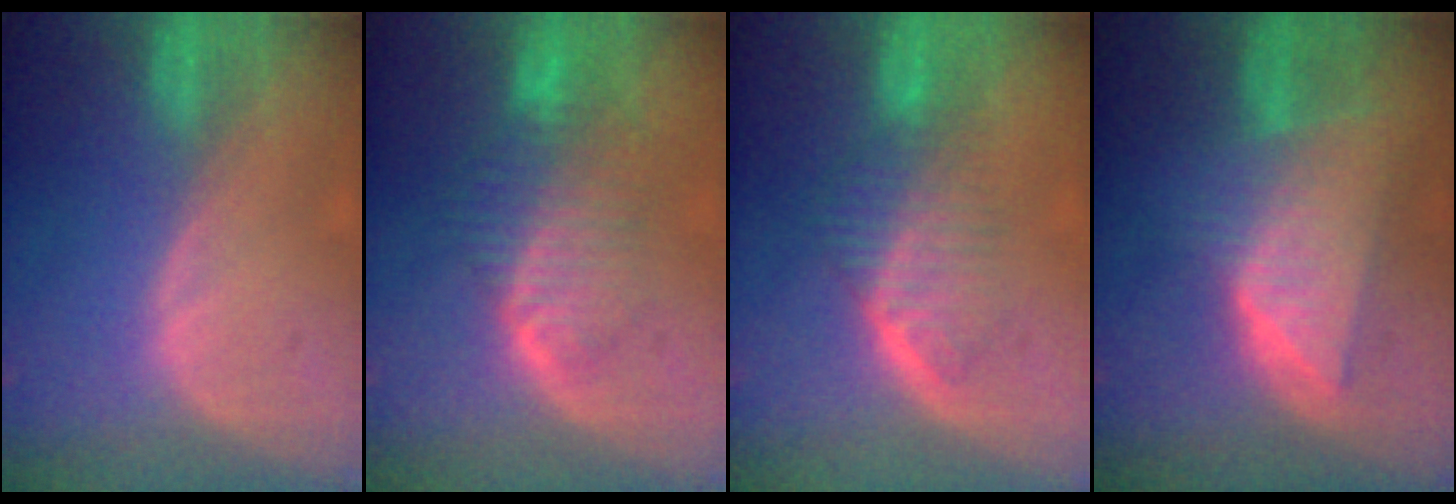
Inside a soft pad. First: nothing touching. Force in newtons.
{"total": 8.4, "press": 7.3, "slide": 4.1}
{"total": 6.7, "press": 6.1, "slide": 2.8}
{"total": 8.4, "press": 7.6, "slide": 3.7}